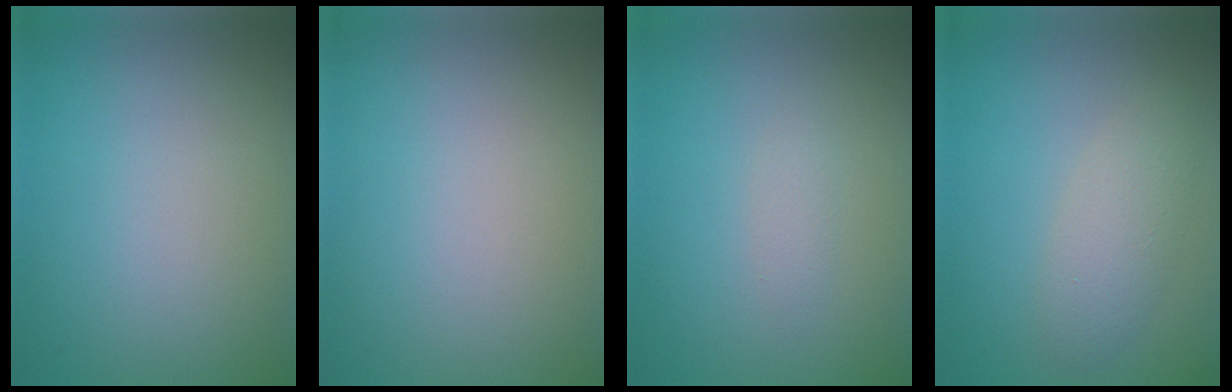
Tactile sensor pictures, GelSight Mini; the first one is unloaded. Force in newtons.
{"total": 0.0}
{"total": 0.9, "press": 0.9, "slide": 0.0}
{"total": 2.6, "press": 2.6, "slide": 0.1}